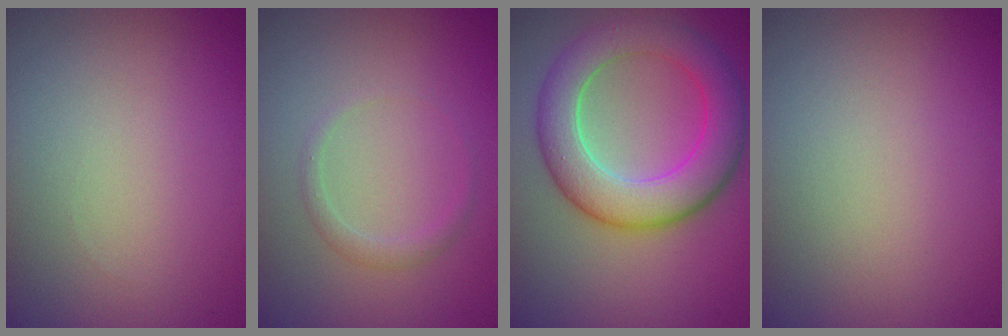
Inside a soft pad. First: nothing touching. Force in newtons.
{"total": 1.2, "press": 1.2, "slide": 0.0}
{"total": 7.3, "press": 7.3, "slide": 0.1}
{"total": 0.0}